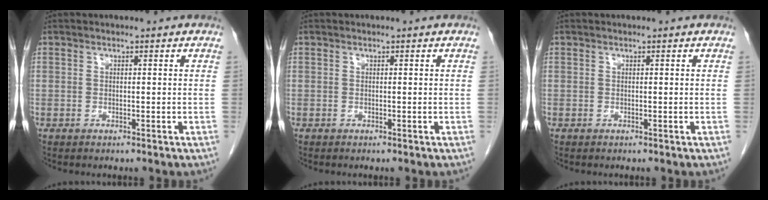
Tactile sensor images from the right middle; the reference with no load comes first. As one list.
[{"total": 0.0}, {"total": 0.0}]